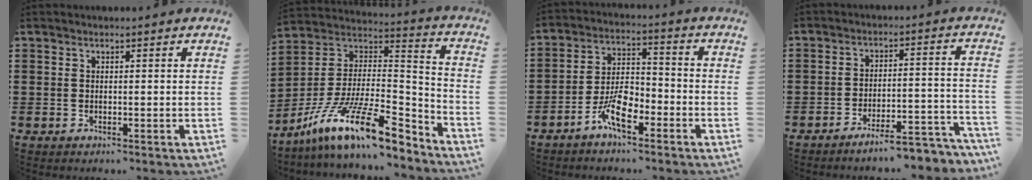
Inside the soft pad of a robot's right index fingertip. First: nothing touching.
{"total": 16.6, "force": [-10.8, 4.6, 11.7], "torque": [-0.229, 0.024, -0.192]}
{"total": 7.1, "force": [-4.2, 3.0, 4.9], "torque": [-0.103, 0.010, -0.081]}
{"total": 6.0, "force": [-5.6, 0.0, 2.3], "torque": [-0.033, -0.002, -0.105]}